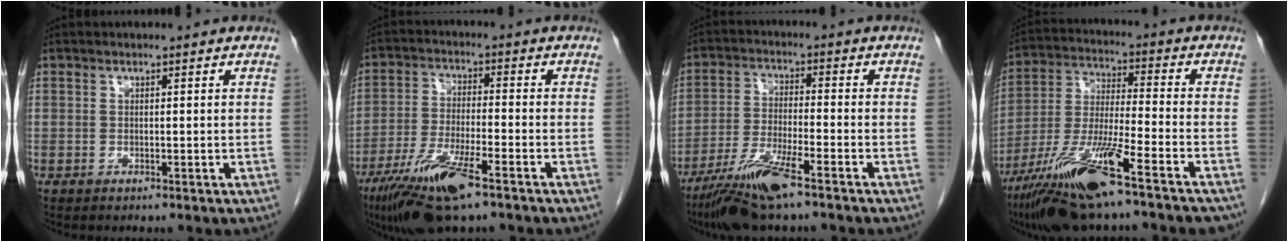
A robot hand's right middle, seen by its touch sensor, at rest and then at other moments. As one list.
[{"total": 11.7, "force": [-7.3, 1.6, 9.0], "torque": [-0.179, -0.025, -0.129]}, {"total": 9.6, "force": [-6.6, 0.4, 7.0], "torque": [-0.142, -0.025, -0.124]}, {"total": 18.2, "force": [-12.0, 1.4, 13.6], "torque": [-0.253, -0.036, -0.216]}]